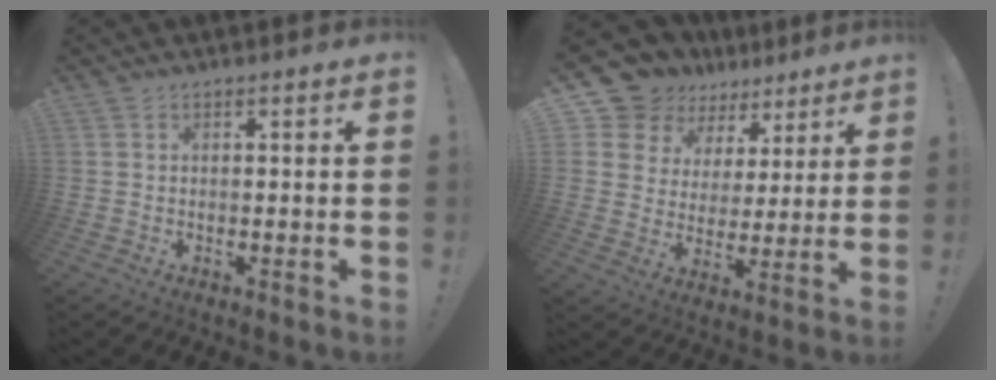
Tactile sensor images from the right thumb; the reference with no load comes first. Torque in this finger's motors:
{"motor_torque": [0.05, 0.27, -0.20, 0.37, 0.01]}